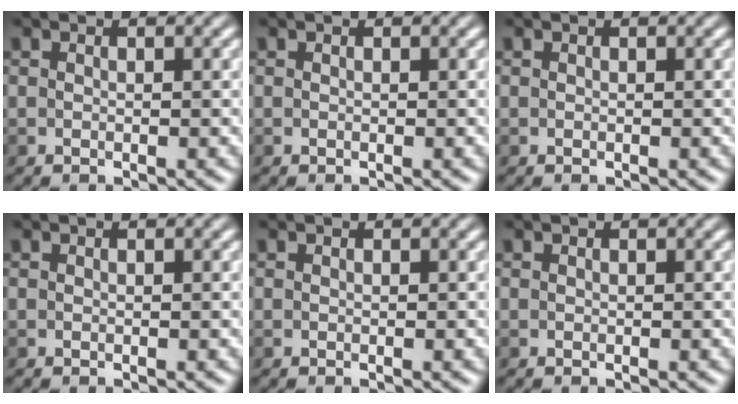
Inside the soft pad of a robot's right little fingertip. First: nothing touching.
{"total": 0.0}
{"total": 0.0}
{"total": 0.0}
{"total": 0.0}
{"total": 0.0}